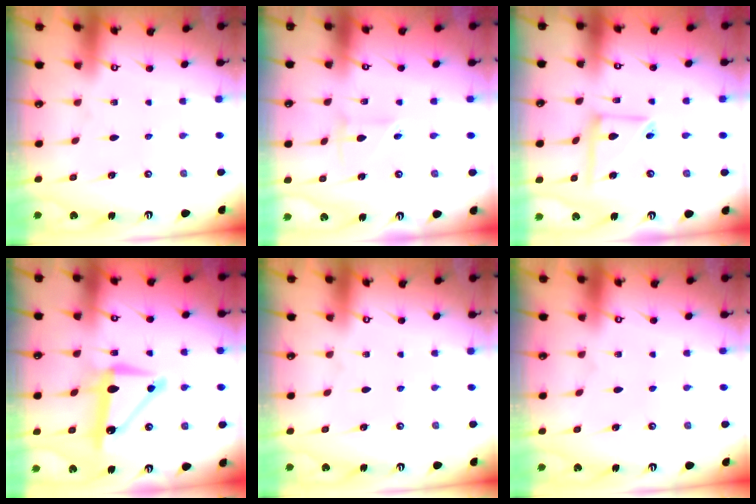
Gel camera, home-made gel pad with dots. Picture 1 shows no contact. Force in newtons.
{"total": 2.6, "press": 2.6, "slide": 0.5}
{"total": 8.1, "press": 8.1, "slide": 0.4}
{"total": 10.7, "press": 10.7, "slide": 0.2}
{"total": 0.0}
{"total": 0.0}